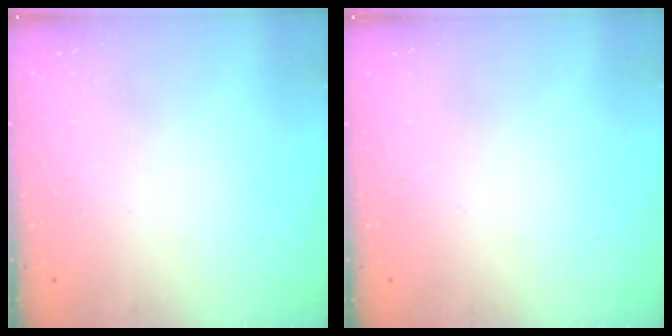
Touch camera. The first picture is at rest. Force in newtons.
{"total": 0.0}